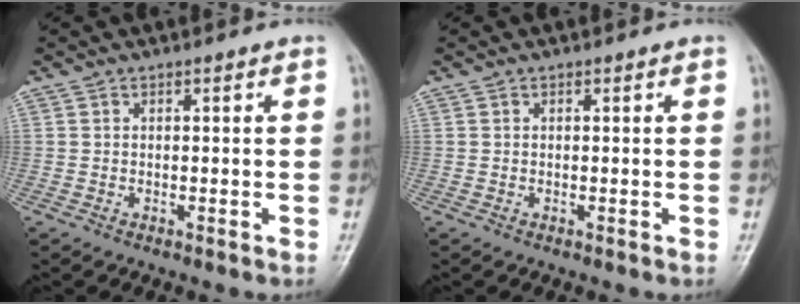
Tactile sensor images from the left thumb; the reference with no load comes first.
{"total": 0.0}